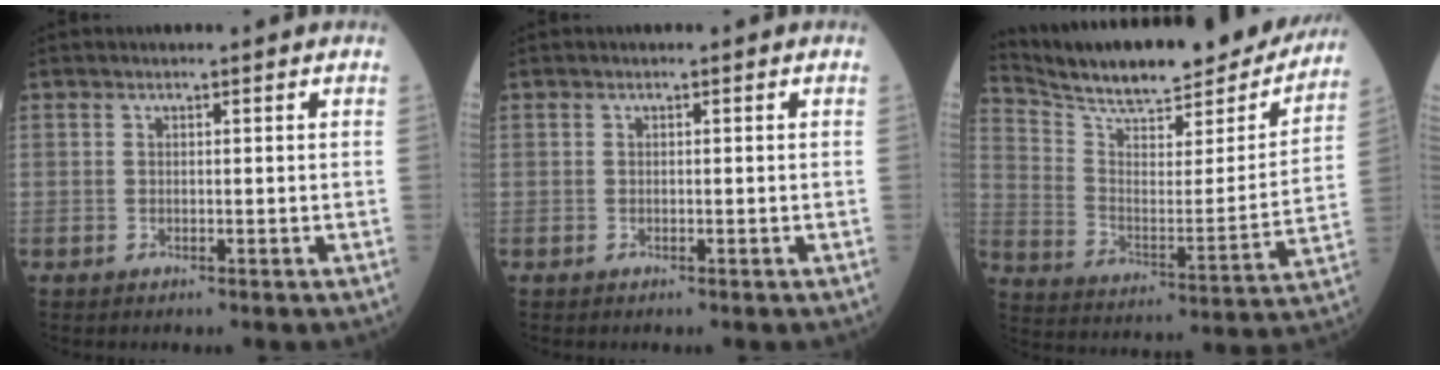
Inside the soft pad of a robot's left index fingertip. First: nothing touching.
{"total": 0.0}
{"total": 24.9, "force": [22.6, 4.5, 9.5], "torque": [-0.153, -0.044, 0.320]}